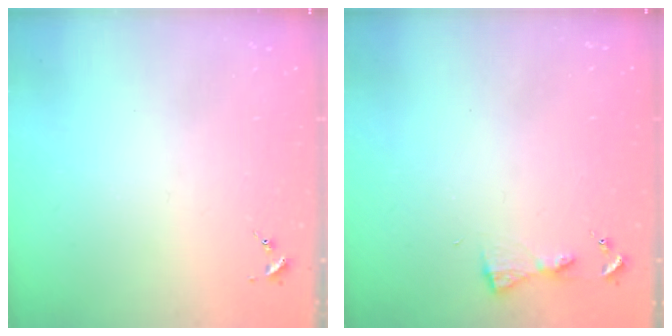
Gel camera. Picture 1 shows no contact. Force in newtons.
{"total": 3.9, "press": 3.9, "slide": 0.4}